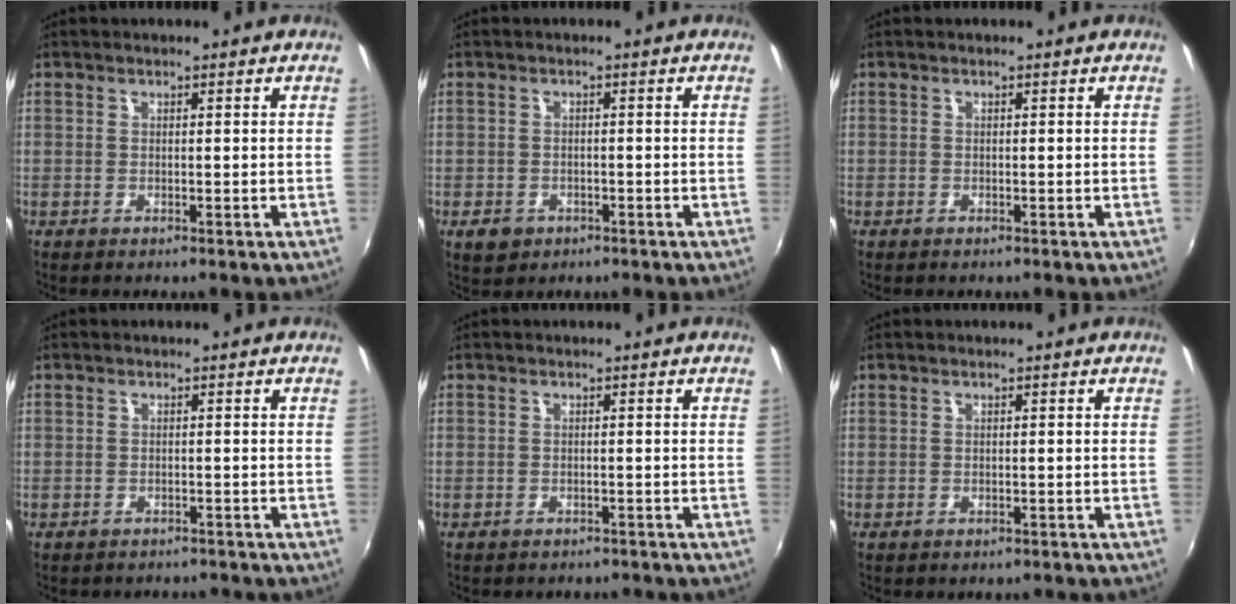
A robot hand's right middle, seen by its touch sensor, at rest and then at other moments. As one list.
[{"total": 3.5, "force": [-1.8, 2.6, 1.6], "torque": [-0.038, 0.000, -0.024]}, {"total": 0.6, "force": [-0.4, 0.5, 0.0], "torque": [-0.001, 0.002, -0.006]}, {"total": 4.1, "force": [-3.6, 1.8, 0.8], "torque": [-0.020, 0.004, -0.047]}, {"total": 3.7, "force": [-3.1, 1.8, 0.8], "torque": [-0.016, 0.005, -0.038]}, {"total": 1.9, "force": [-1.7, 0.8, 0.5], "torque": [-0.011, -0.003, -0.018]}]